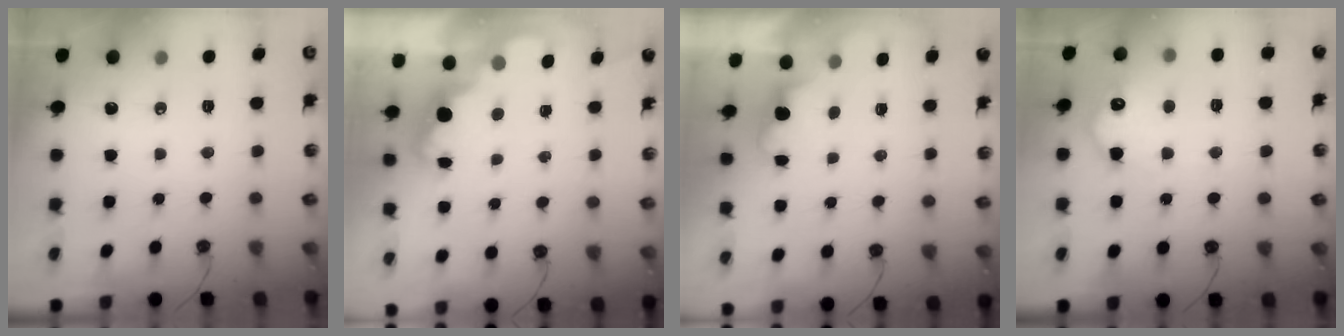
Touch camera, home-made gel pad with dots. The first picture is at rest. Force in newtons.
{"total": 2.5, "press": 2.4, "slide": 0.5}
{"total": 1.1, "press": 0.8, "slide": 0.8}
{"total": 10.8, "press": 10.8, "slide": 0.4}